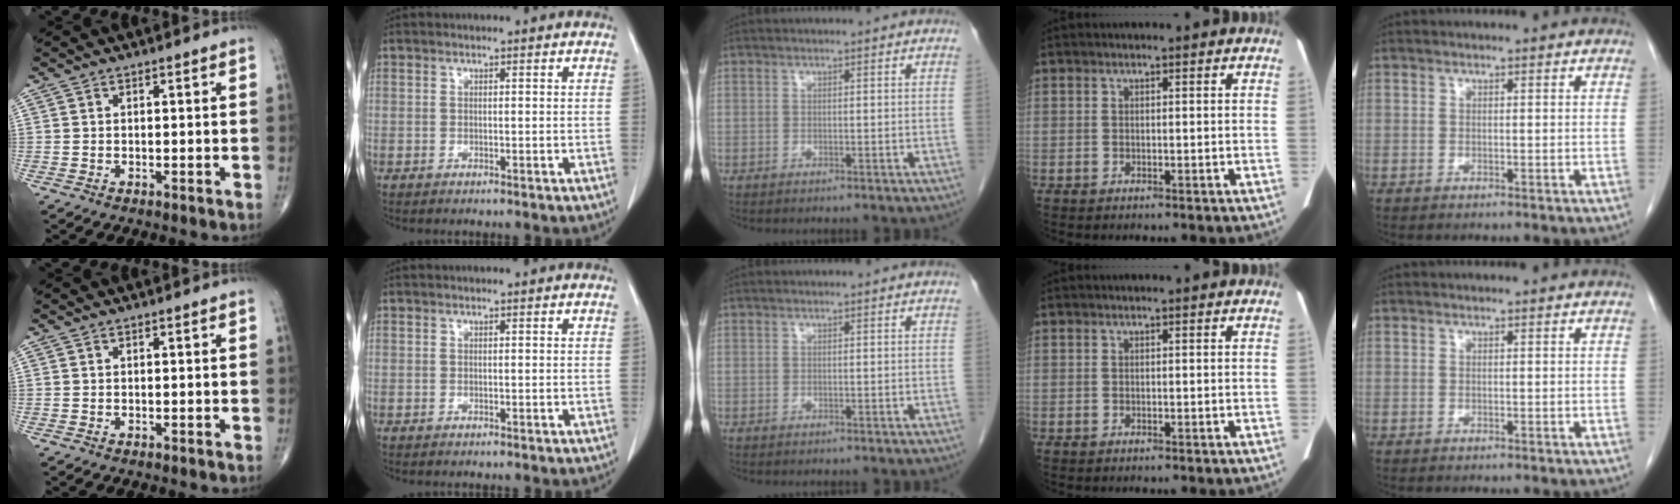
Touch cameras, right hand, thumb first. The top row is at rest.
{}